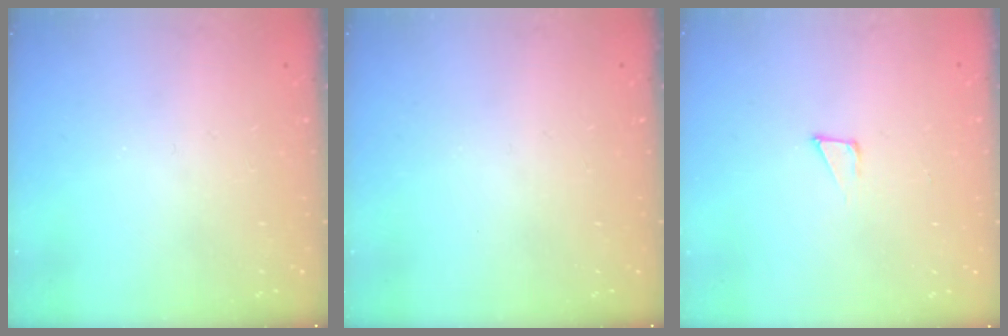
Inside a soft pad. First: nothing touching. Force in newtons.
{"total": 0.0}
{"total": 4.2, "press": 4.2, "slide": 0.4}